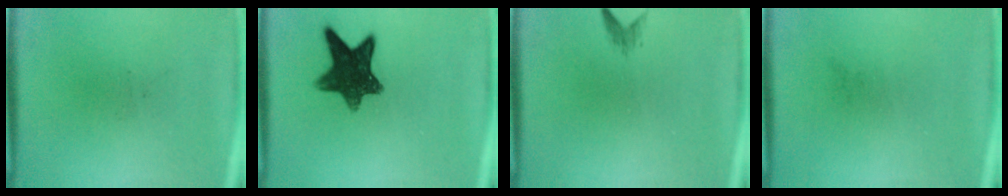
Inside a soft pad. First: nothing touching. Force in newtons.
{"total": 10.8}
{"total": 1.1}
{"total": 0.0}